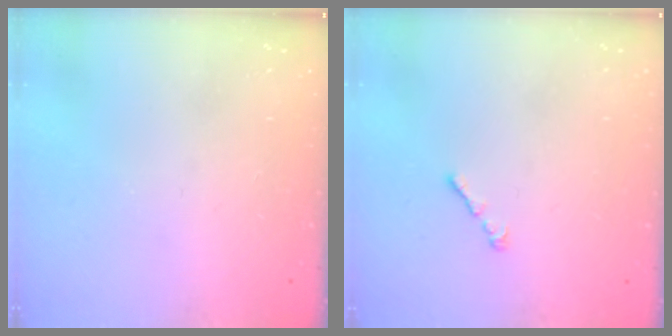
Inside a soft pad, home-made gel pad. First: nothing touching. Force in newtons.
{"total": 1.0, "press": 0.9, "slide": 0.5}